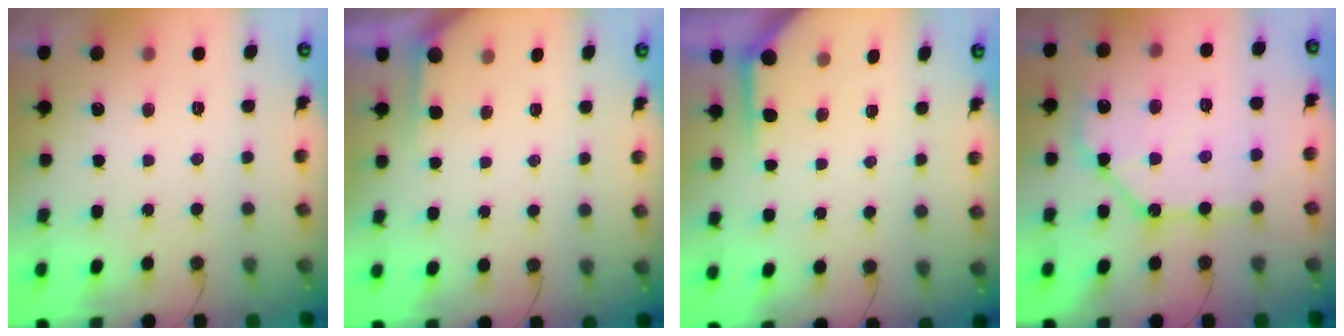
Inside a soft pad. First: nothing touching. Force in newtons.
{"total": 2.2, "press": 2.2, "slide": 0.2}
{"total": 3.5, "press": 3.5, "slide": 0.3}
{"total": 12.5, "press": 12.5, "slide": 1.3}